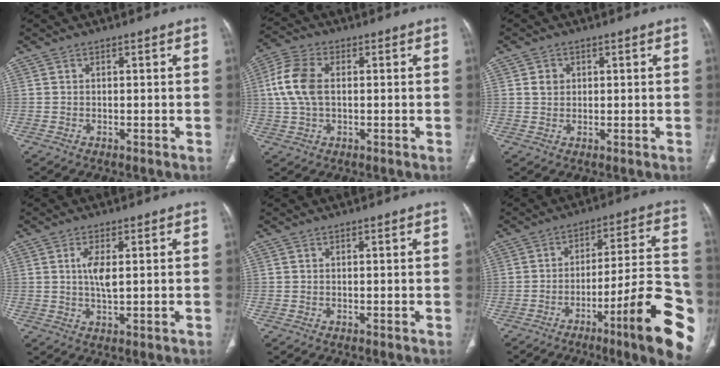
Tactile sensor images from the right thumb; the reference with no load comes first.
{"total": 9.1, "force": [0.9, 5.5, 7.2], "torque": [-0.165, 0.016, 0.017]}
{"total": 2.4, "force": [0.7, 2.1, 1.0], "torque": [-0.009, -0.002, 0.013]}
{"total": 4.4, "force": [0.7, 1.3, 4.2], "torque": [-0.088, -0.007, 0.013]}
{"total": 0.0}
{"total": 20.6, "force": [-9.0, 2.9, 18.3], "torque": [-0.216, 0.053, -0.128]}